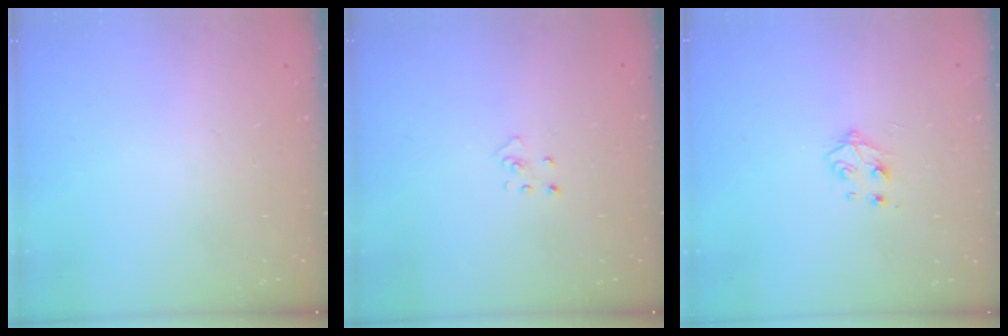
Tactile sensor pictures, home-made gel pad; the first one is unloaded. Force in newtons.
{"total": 2.9, "press": 2.9, "slide": 0.2}
{"total": 4.9, "press": 4.9, "slide": 0.7}